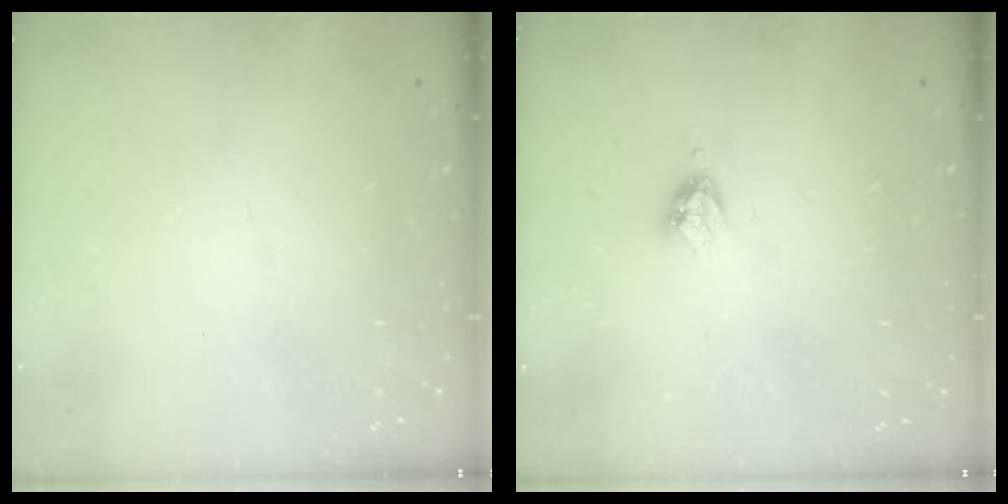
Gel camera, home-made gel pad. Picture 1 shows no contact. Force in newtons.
{"total": 3.6, "press": 3.5, "slide": 0.5}